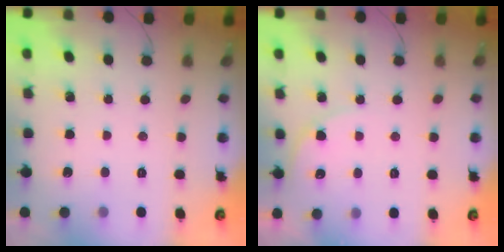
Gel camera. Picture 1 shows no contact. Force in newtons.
{"total": 4.3, "press": 4.3, "slide": 0.5}